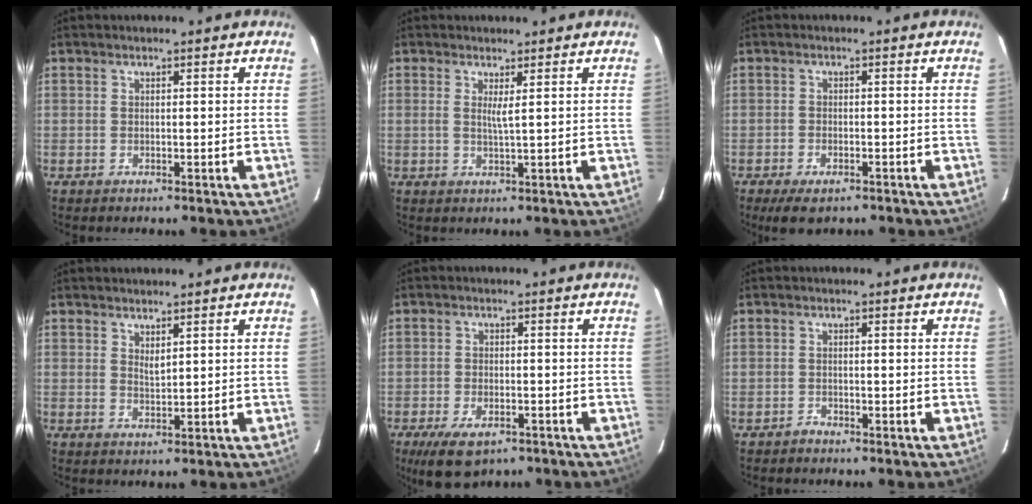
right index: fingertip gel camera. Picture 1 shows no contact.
{"total": 1.7, "force": [0.7, -0.3, 1.6], "torque": [-0.029, -0.004, 0.011]}
{"total": 5.3, "force": [-3.8, 2.2, 2.9], "torque": [-0.071, -0.019, -0.062]}
{"total": 1.8, "force": [1.3, 0.5, 1.1], "torque": [-0.019, -0.003, 0.022]}
{"total": 8.5, "force": [-5.4, 4.1, 5.1], "torque": [-0.116, -0.021, -0.087]}
{"total": 0.9, "force": [-0.9, 0.3, -0.2], "torque": [0.003, 0.005, -0.017]}